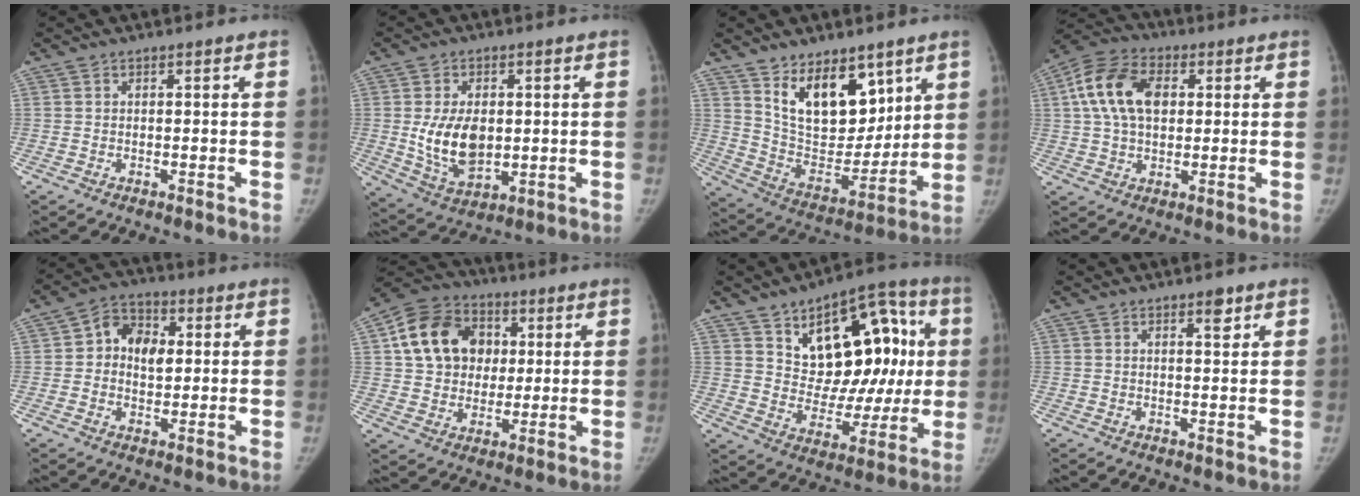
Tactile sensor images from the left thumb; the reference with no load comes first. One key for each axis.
{"total": 11.3, "fx": 0.4, "fy": 7.3, "fz": 8.7, "tx": -0.134, "ty": -0.012, "tz": 0.021}
{"total": 17.0, "fx": 9.3, "fy": 9.7, "fz": 10.4, "tx": -0.110, "ty": -0.069, "tz": 0.179}
{"total": 13.4, "fx": 2.8, "fy": 8.9, "fz": 9.7, "tx": -0.174, "ty": 0.016, "tz": 0.042}
{"total": 8.5, "fx": 1.2, "fy": 6.5, "fz": 5.4, "tx": -0.053, "ty": 0.010, "tz": 0.012}
{"total": 16.0, "fx": 3.6, "fy": 13.3, "fz": 8.2, "tx": -0.125, "ty": 0.011, "tz": 0.057}
{"total": 22.4, "fx": 6.2, "fy": 13.0, "fz": 17.1, "tx": -0.172, "ty": 0.001, "tz": 0.095}
{"total": 2.2, "fx": 1.4, "fy": 0.8, "fz": 1.5, "tx": -0.013, "ty": -0.008, "tz": 0.021}